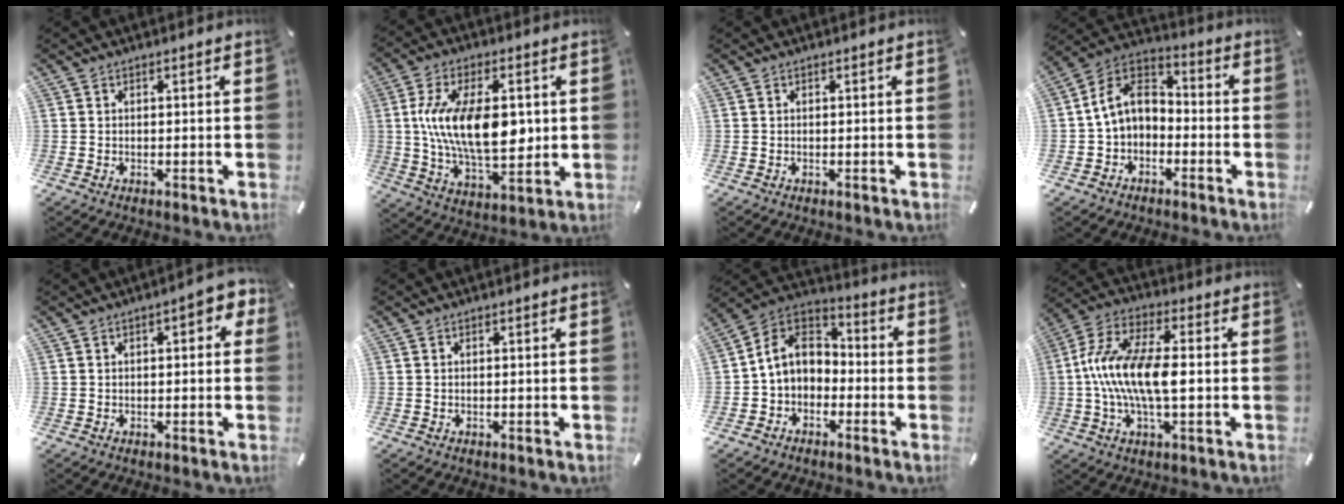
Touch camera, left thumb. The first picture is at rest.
{"total": 17.4, "force": [1.9, 8.9, 14.9], "torque": [-0.280, -0.004, 0.030]}
{"total": 0.0}
{"total": 9.8, "force": [-0.7, 7.7, 5.9], "torque": [-0.145, 0.013, -0.020]}
{"total": 5.2, "force": [0.8, 2.4, 4.6], "torque": [-0.061, 0.005, 0.009]}
{"total": 0.0}
{"total": 8.3, "force": [-0.5, 7.4, 3.7], "torque": [-0.099, 0.011, -0.013]}
{"total": 14.2, "force": [-1.2, 5.5, 13.0], "torque": [-0.270, -0.005, -0.025]}